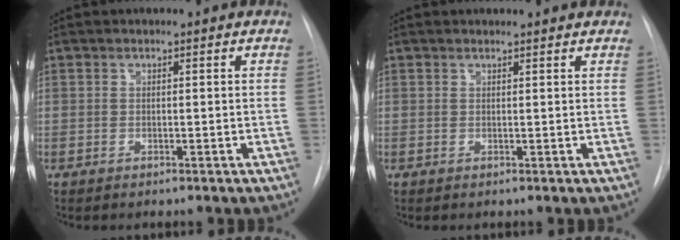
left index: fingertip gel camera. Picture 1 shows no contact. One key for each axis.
{"total": 2.7, "fx": 2.6, "fy": 0.4, "fz": 0.4, "tx": -0.012, "ty": 0.012, "tz": 0.026}